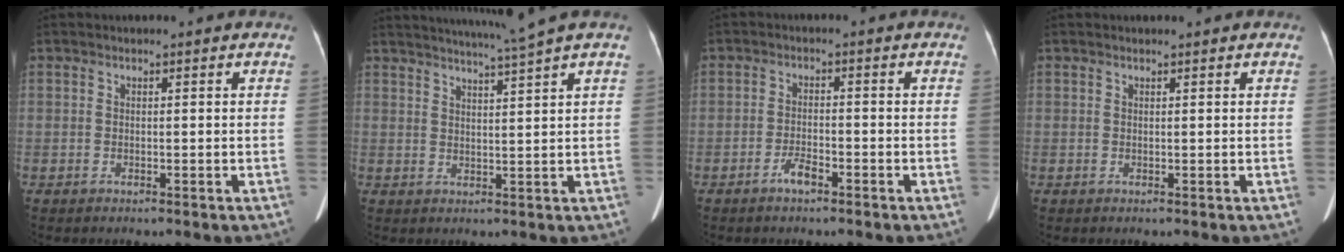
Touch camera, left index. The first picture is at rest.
{"total": 7.2, "force": [6.0, -2.3, 3.1], "torque": [-0.048, -0.006, 0.092]}
{"total": 2.6, "force": [-1.8, 0.7, 1.7], "torque": [-0.035, 0.000, -0.034]}
{"total": 0.6, "force": [0.6, 0.1, 0.1], "torque": [-0.007, 0.004, 0.010]}